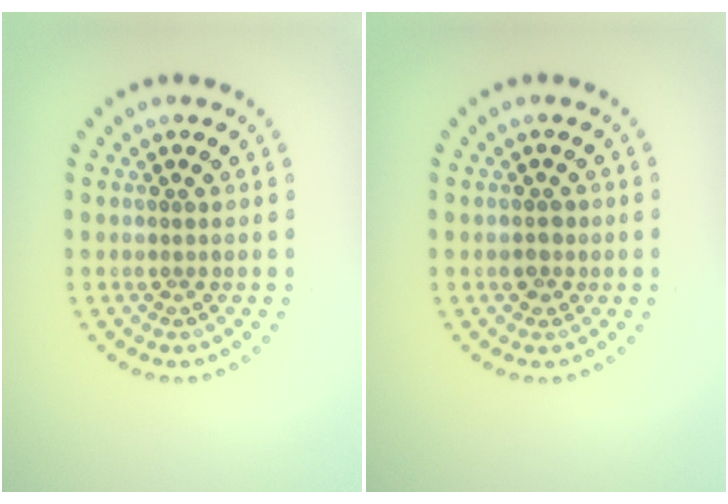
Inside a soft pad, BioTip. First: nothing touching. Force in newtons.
{"total": 1.1, "press": 1.1, "slide": 0.3}